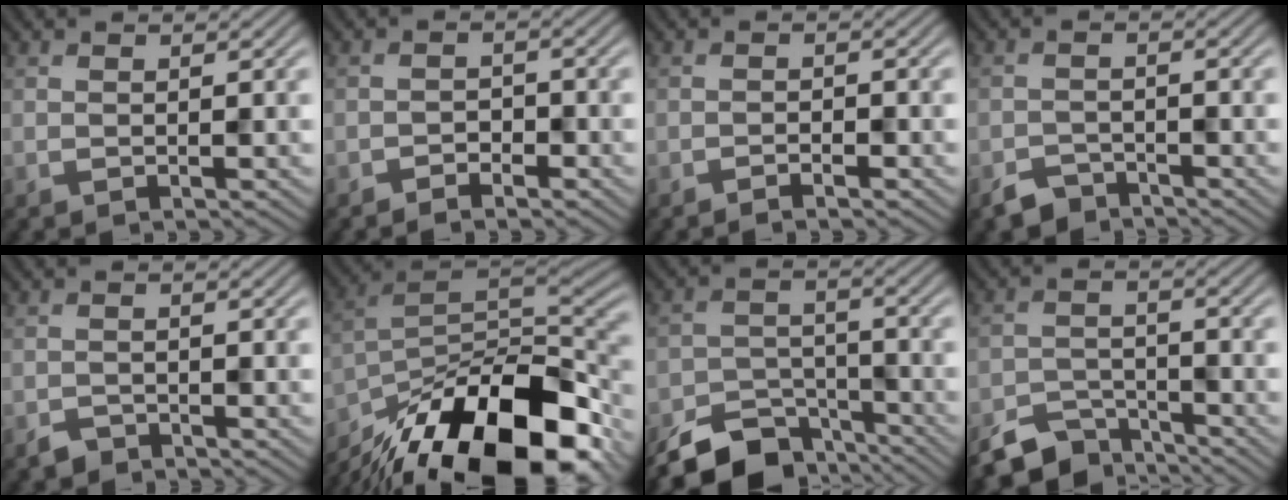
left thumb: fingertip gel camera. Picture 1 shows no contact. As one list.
[{"total": 1.9, "force": [-1.5, 1.0, 0.8], "torque": [-0.010, 0.003, -0.030]}, {"total": 1.3, "force": [-1.0, 0.3, 0.8], "torque": [-0.011, 0.001, -0.019]}, {"total": 2.9, "force": [-2.5, 1.3, 0.7], "torque": [-0.011, -0.001, -0.054]}, {"total": 1.6, "force": [-1.4, 0.7, 0.3], "torque": [-0.005, 0.000, -0.030]}, {"total": 19.8, "force": [-12.6, 8.4, 12.7], "torque": [-0.238, -0.029, -0.203]}, {"total": 9.1, "force": [-7.1, 4.4, 3.7], "torque": [-0.063, -0.014, -0.121]}, {"total": 6.1, "force": [-5.2, 2.3, 2.1], "torque": [-0.036, -0.009, -0.102]}]